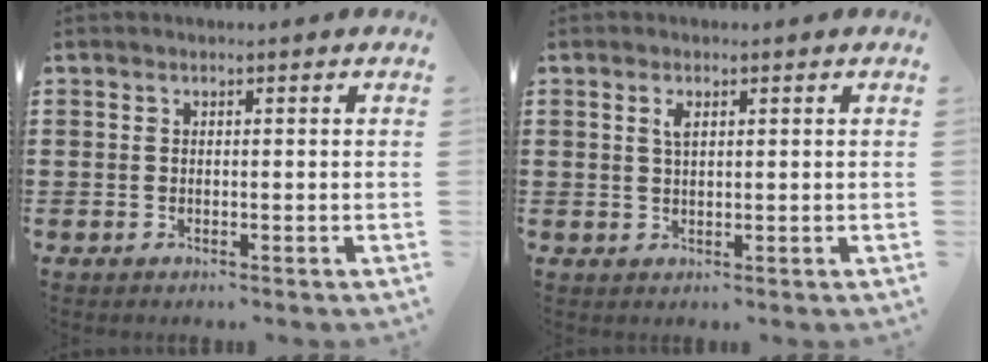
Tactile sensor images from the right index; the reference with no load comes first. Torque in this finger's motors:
{"motor_torque": [0.19, -0.16, 0.04, 0.05]}